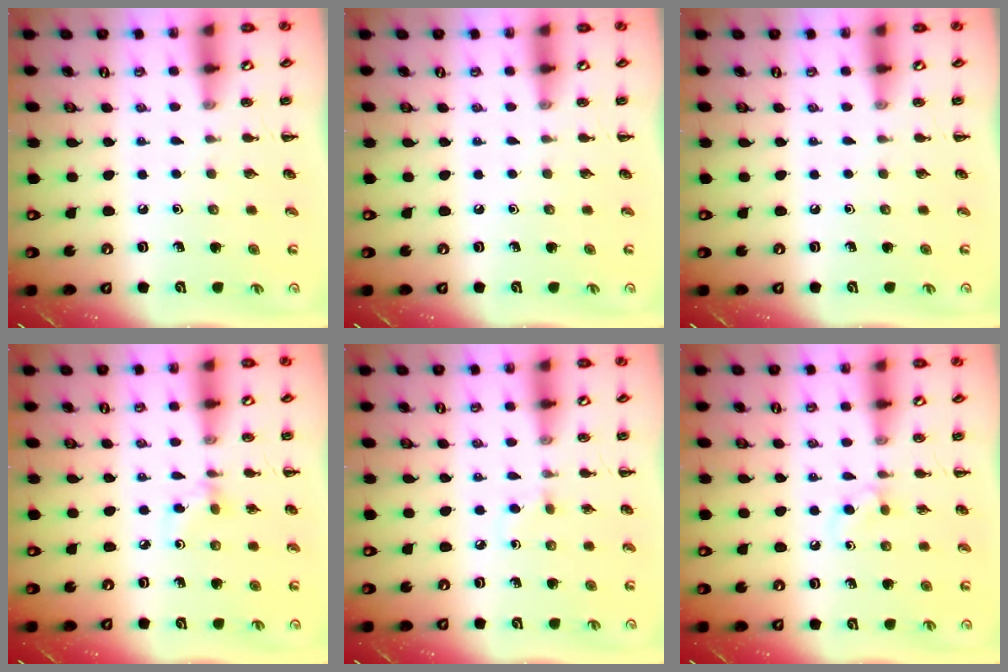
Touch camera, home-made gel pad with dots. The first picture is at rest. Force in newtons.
{"total": 0.0}
{"total": 0.0}
{"total": 2.8, "press": 2.6, "slide": 1.0}
{"total": 2.3, "press": 2.1, "slide": 1.0}
{"total": 2.9, "press": 2.6, "slide": 1.3}